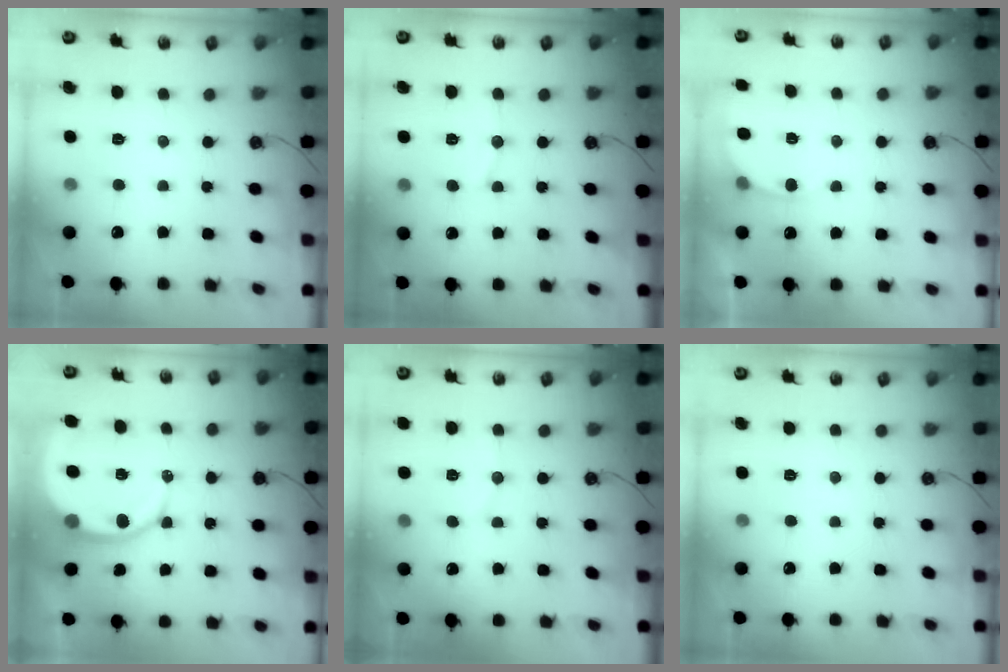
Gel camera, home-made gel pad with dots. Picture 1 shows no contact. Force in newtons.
{"total": 6.3, "press": 6.3, "slide": 0.7}
{"total": 4.4, "press": 4.2, "slide": 1.2}
{"total": 10.5, "press": 10.4, "slide": 1.4}
{"total": 5.8, "press": 5.4, "slide": 2.1}
{"total": 0.0}